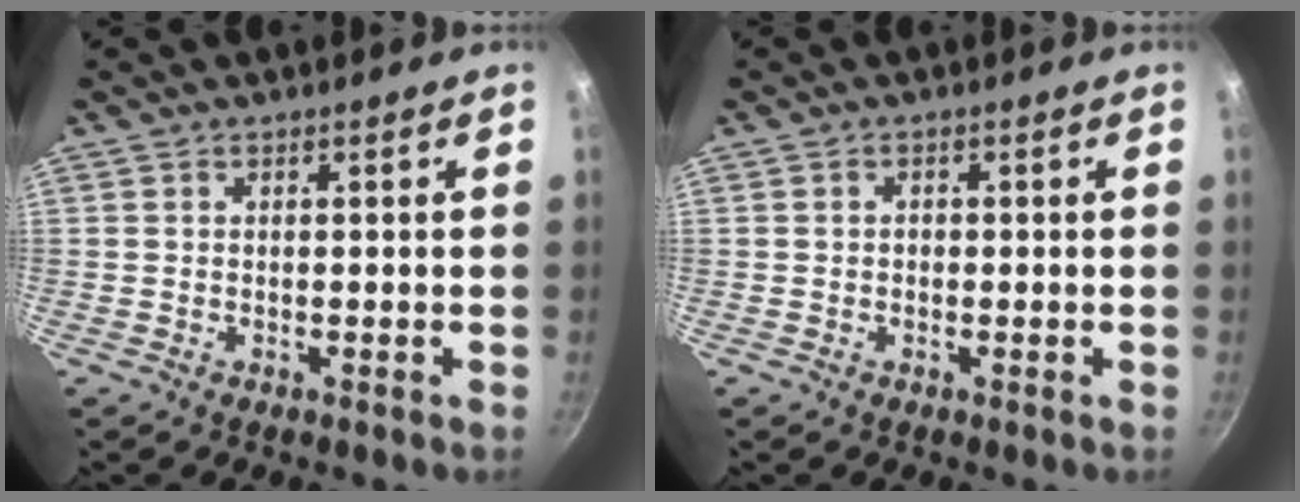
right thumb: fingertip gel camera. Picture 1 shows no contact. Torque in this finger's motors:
{"motor_torque": [0.20, -0.41, 0.36, 0.18, -0.04]}